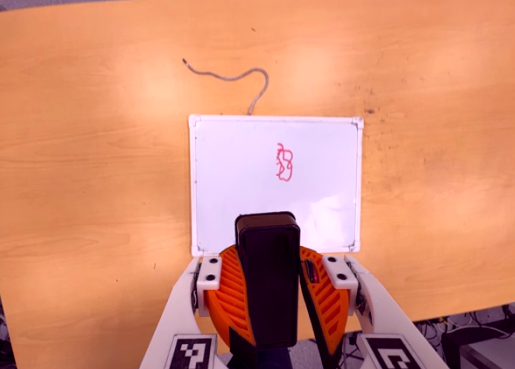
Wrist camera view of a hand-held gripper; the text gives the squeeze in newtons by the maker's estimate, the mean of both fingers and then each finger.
{"total": 10.5, "left": 10.5, "right": 10.5}